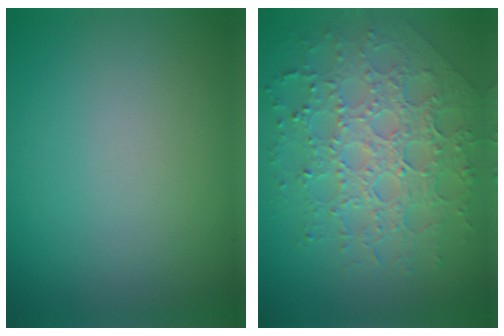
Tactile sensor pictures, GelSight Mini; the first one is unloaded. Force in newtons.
{"total": 7.7, "press": 5.5, "slide": 5.4}